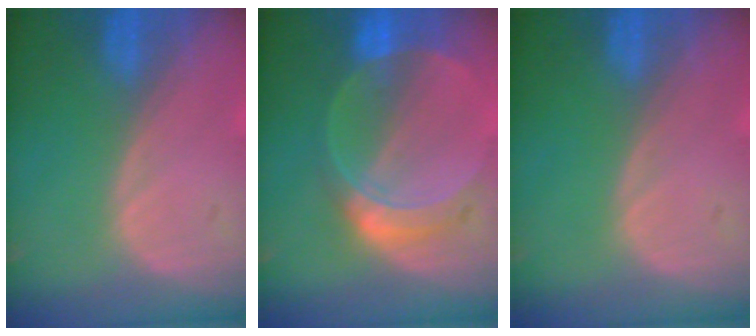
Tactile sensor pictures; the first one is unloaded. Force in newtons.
{"total": 7.2, "press": 6.5, "slide": 3.2}
{"total": 0.0}